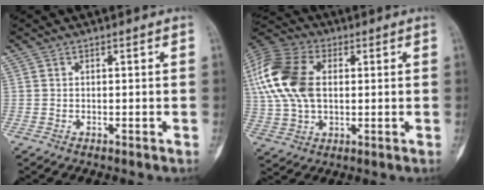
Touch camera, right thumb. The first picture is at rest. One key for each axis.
{"total": 18.0, "fx": 2.8, "fy": 11.5, "fz": 13.6, "tx": -0.303, "ty": 0.010, "tz": 0.049}